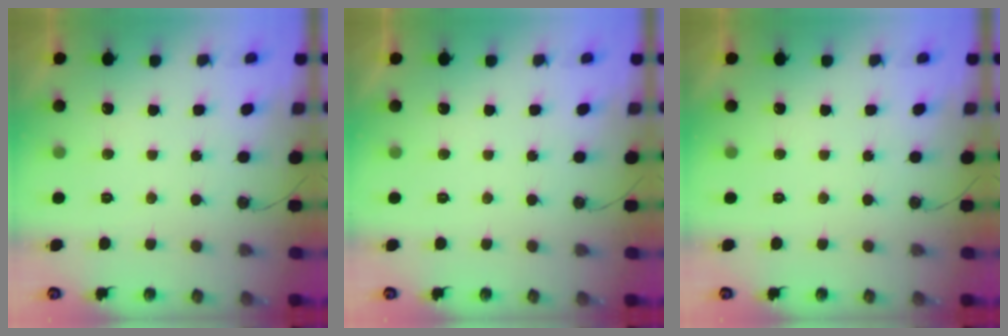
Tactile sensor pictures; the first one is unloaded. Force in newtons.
{"total": 0.0}
{"total": 0.0}